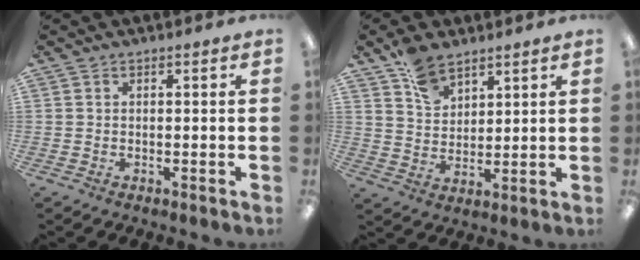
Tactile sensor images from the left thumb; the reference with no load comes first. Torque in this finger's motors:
{"motor_torque": [0.98, 0.40, 0.58, -0.59, 0.01]}